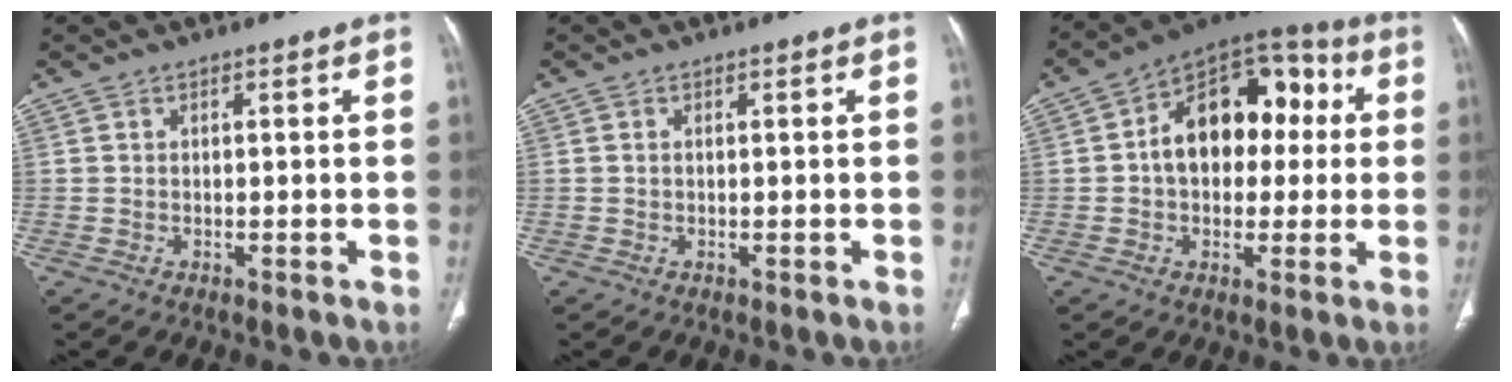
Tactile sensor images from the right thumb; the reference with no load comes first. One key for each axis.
{"total": 0.0}
{"total": 17.7, "fx": 2.0, "fy": 11.6, "fz": 13.2, "tx": -0.152, "ty": 0.043, "tz": 0.022}